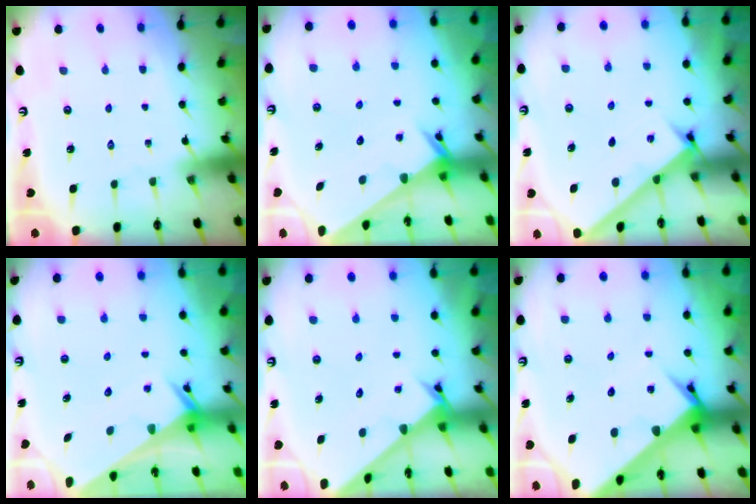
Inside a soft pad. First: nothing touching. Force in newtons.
{"total": 1.8, "press": 1.8, "slide": 0.1}
{"total": 2.8, "press": 2.8, "slide": 0.3}
{"total": 2.7, "press": 2.7, "slide": 0.1}
{"total": 2.5, "press": 2.5, "slide": 0.1}
{"total": 5.6, "press": 5.6, "slide": 0.3}